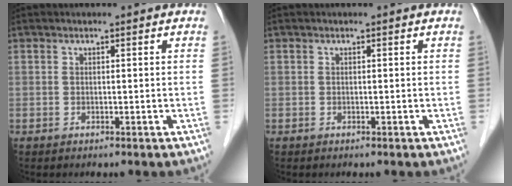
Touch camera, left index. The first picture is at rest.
{"total": 0.0}